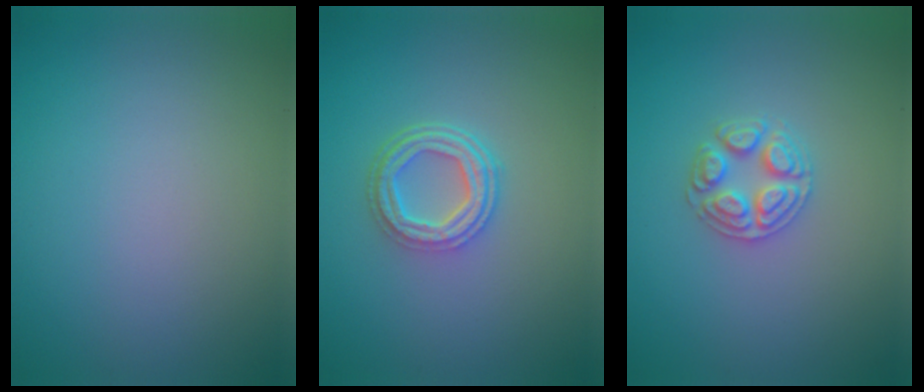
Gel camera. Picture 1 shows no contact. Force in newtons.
{"total": 4.3, "press": 3.3, "slide": 2.6}
{"total": 2.5, "press": 2.5, "slide": 0.4}